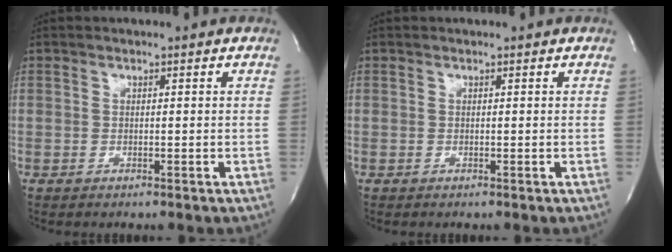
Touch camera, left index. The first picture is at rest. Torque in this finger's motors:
{"motor_torque": [0.00, 0.00, 0.00, 0.00]}